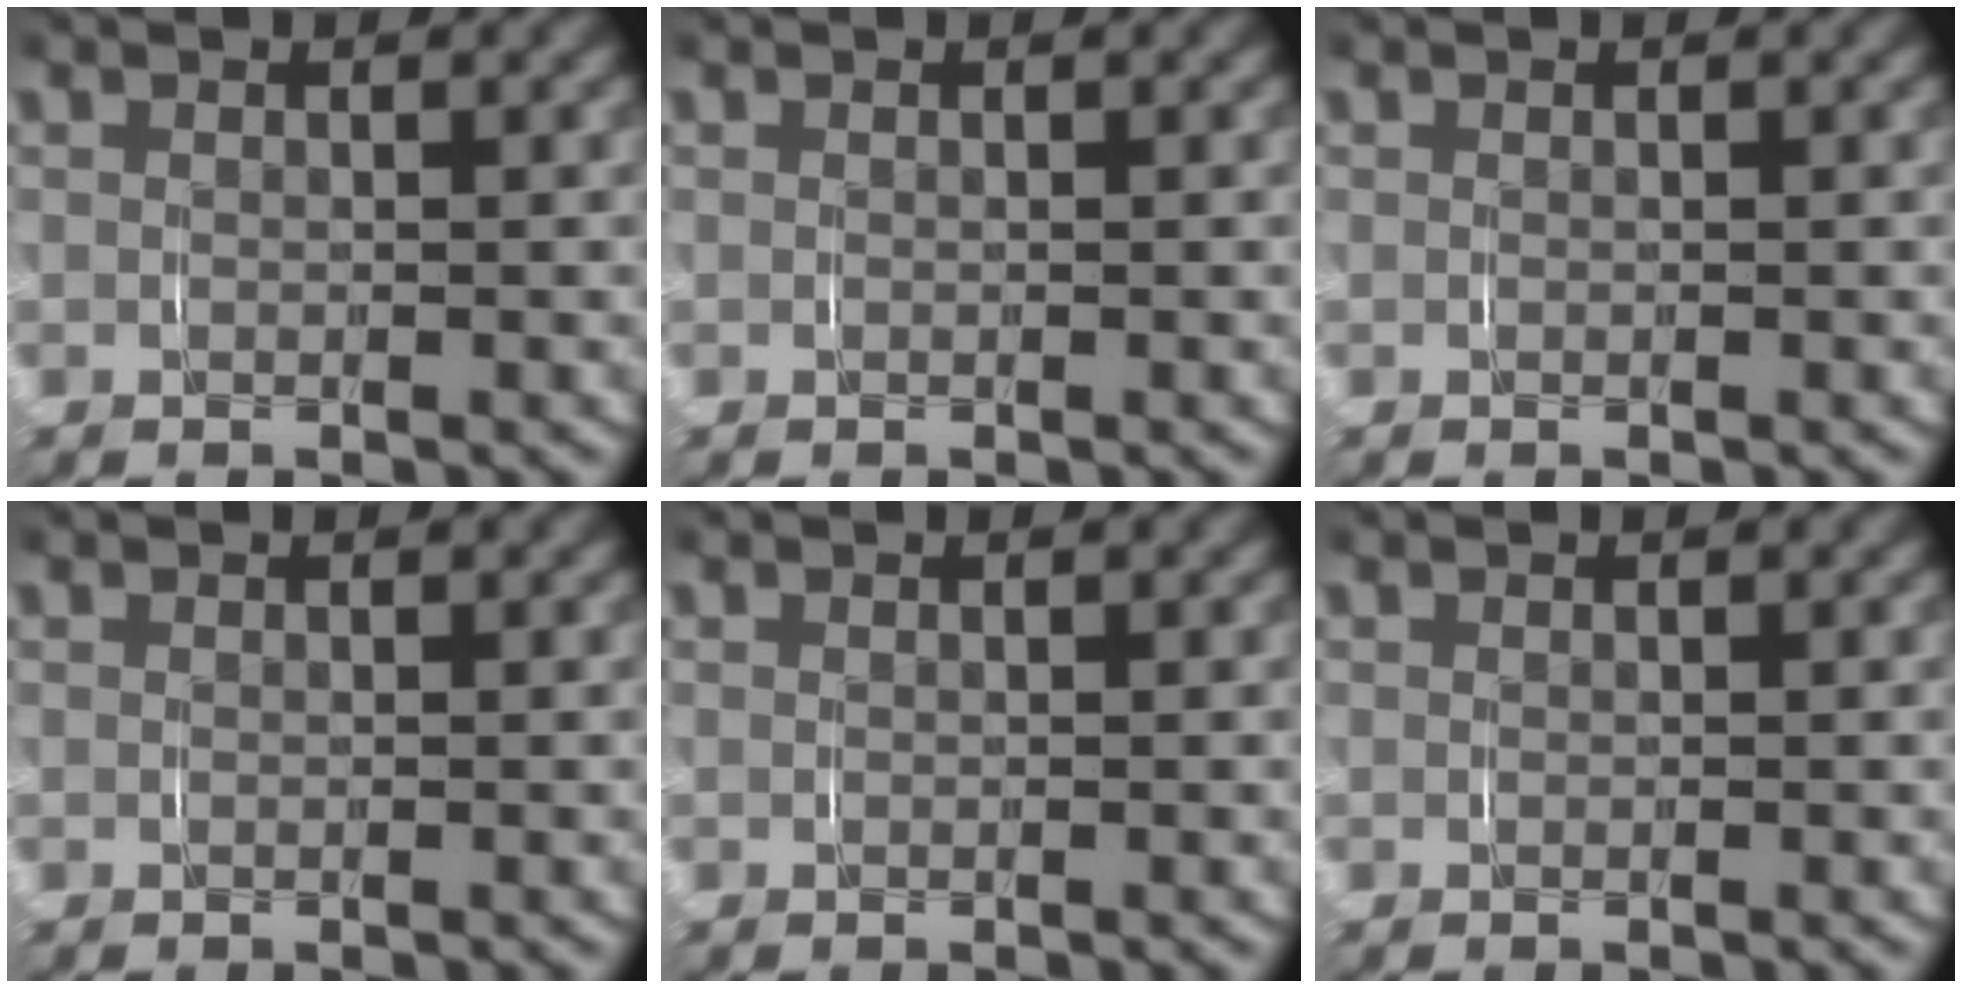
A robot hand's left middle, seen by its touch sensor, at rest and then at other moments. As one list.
[{"total": 0.0}, {"total": 0.0}, {"total": 0.0}, {"total": 0.0}, {"total": 0.0}]